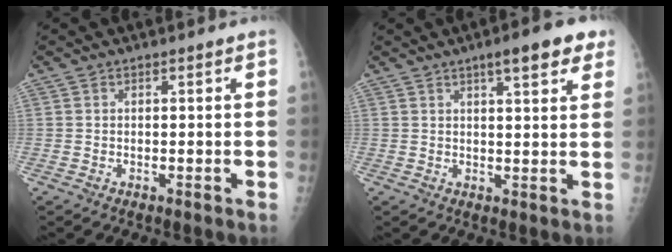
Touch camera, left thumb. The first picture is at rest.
{"total": 8.1, "force": [4.8, 2.0, 6.3], "torque": [-0.070, -0.011, 0.061]}